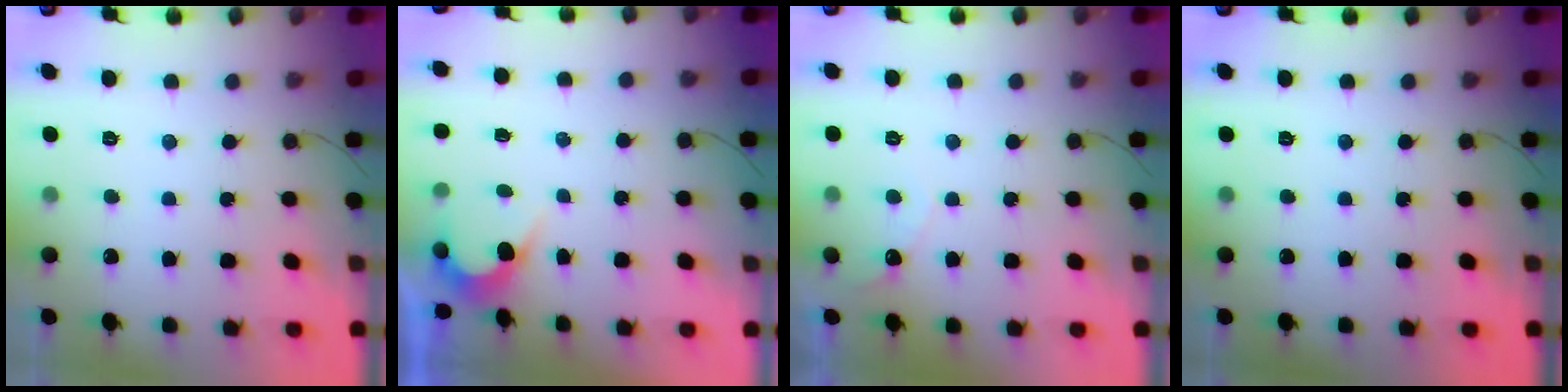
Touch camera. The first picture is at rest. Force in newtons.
{"total": 2.6, "press": 2.6, "slide": 0.1}
{"total": 3.8, "press": 3.8, "slide": 0.2}
{"total": 0.0}